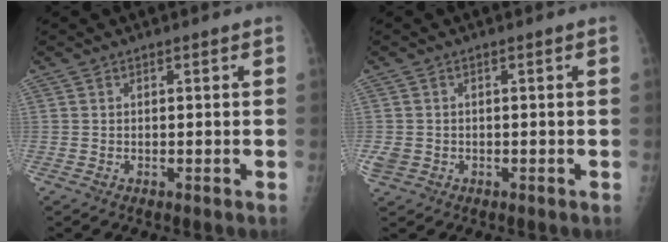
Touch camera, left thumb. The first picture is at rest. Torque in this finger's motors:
{"motor_torque": [0.06, 0.06, 0.34, 0.32, 0.07]}